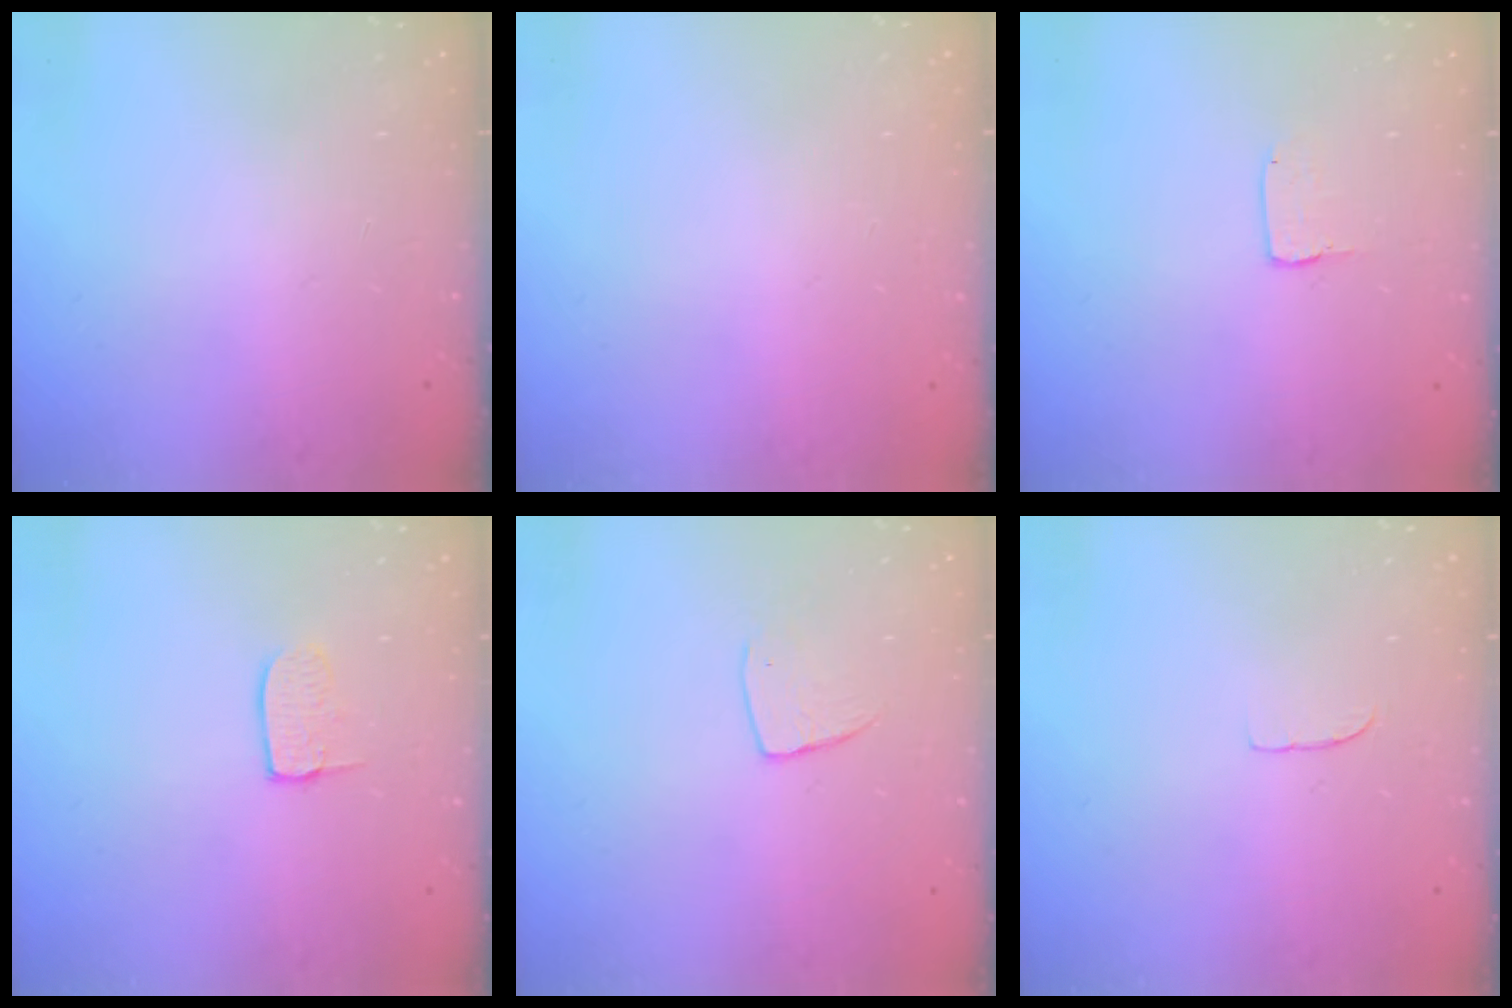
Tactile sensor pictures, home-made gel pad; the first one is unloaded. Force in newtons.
{"total": 0.8, "press": 0.4, "slide": 0.7}
{"total": 2.0, "press": 2.0, "slide": 0.1}
{"total": 5.4, "press": 5.4, "slide": 0.3}
{"total": 7.0, "press": 6.9, "slide": 0.5}
{"total": 3.2, "press": 3.2, "slide": 0.3}